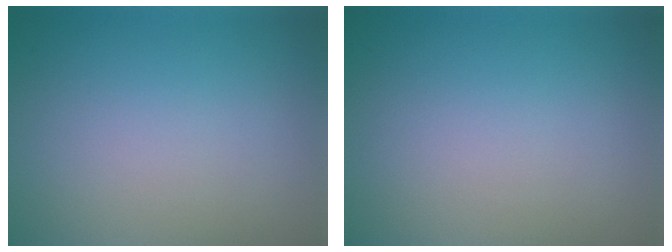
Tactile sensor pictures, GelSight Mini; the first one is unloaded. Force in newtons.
{"total": 0.0}